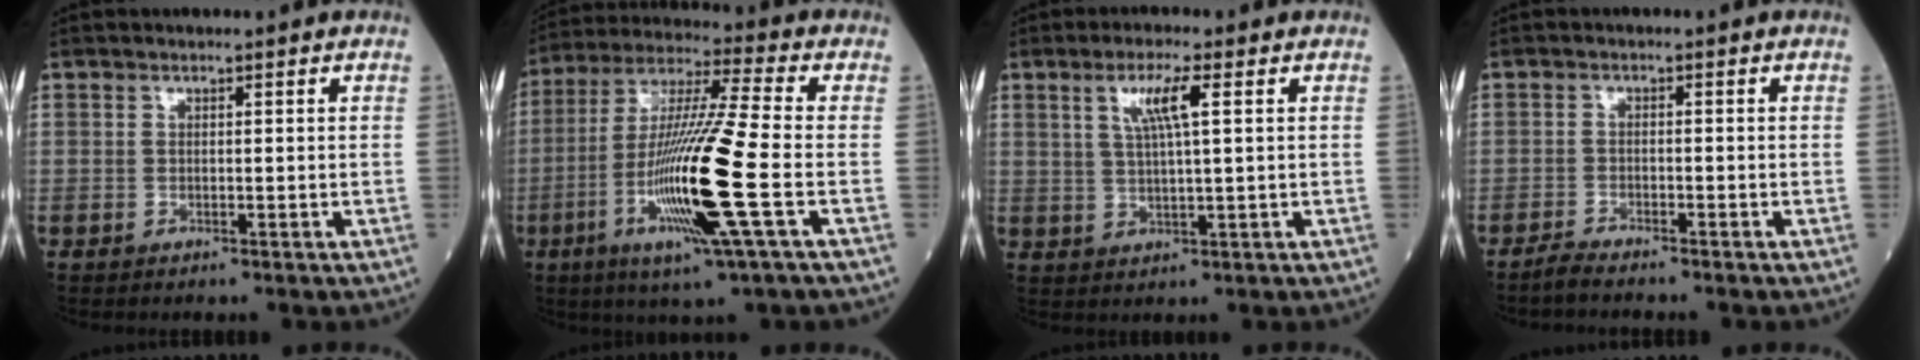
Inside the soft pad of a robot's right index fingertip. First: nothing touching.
{"total": 17.5, "force": [-4.6, -0.4, 16.9], "torque": [-0.338, -0.017, -0.094]}
{"total": 5.4, "force": [2.1, 0.2, 5.0], "torque": [-0.098, 0.004, 0.040]}
{"total": 2.3, "force": [-2.2, -0.2, 0.7], "torque": [-0.021, -0.007, -0.042]}